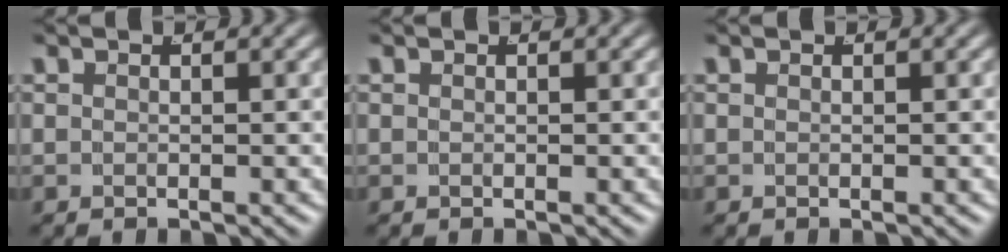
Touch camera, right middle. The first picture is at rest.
{"total": 0.0}
{"total": 0.0}